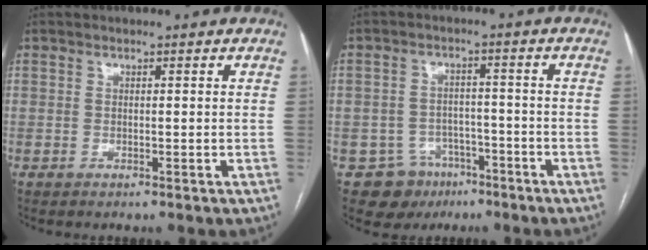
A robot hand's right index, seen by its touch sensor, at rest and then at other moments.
{"total": 7.2, "force": [-4.1, 5.9, 0.6], "torque": [-0.004, 0.011, -0.053]}